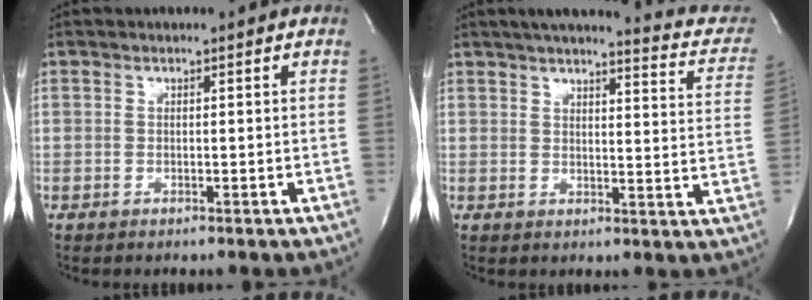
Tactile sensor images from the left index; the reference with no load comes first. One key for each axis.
{"total": 16.6, "fx": 13.7, "fy": 3.1, "fz": 8.9, "tx": -0.106, "ty": -0.011, "tz": 0.145}